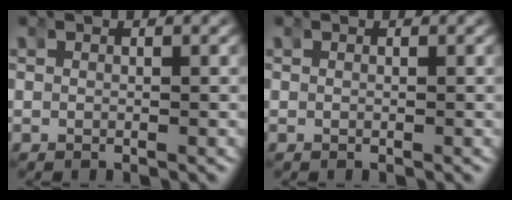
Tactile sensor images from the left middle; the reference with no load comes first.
{"total": 0.0}